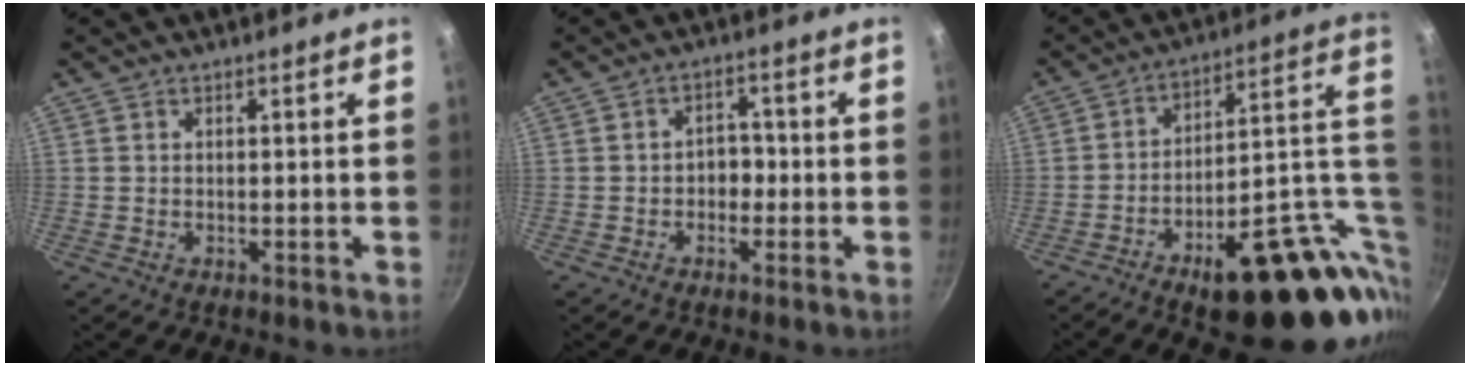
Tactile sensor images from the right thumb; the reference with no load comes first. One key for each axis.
{"total": 3.7, "fx": -0.9, "fy": 2.8, "fz": 2.1, "tx": -0.009, "ty": 0.016, "tz": -0.023}
{"total": 28.1, "fx": -9.5, "fy": 10.1, "fz": 24.4, "tx": -0.241, "ty": 0.066, "tz": -0.126}